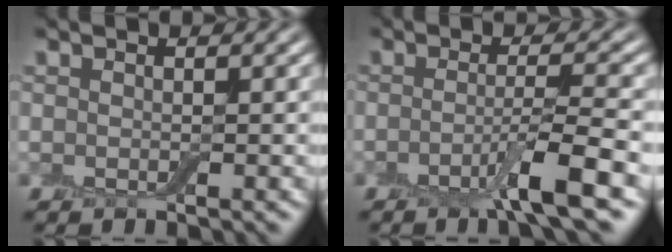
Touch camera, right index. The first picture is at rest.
{"total": 4.5, "force": [-2.0, 0.4, 4.0], "torque": [-0.063, 0.002, -0.050]}